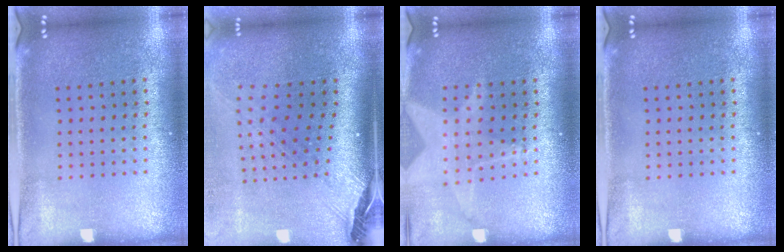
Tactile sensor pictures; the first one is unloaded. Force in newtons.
{"total": 3.0, "press": 2.1, "slide": 2.1}
{"total": 1.8, "press": 1.5, "slide": 1.1}
{"total": 0.0}